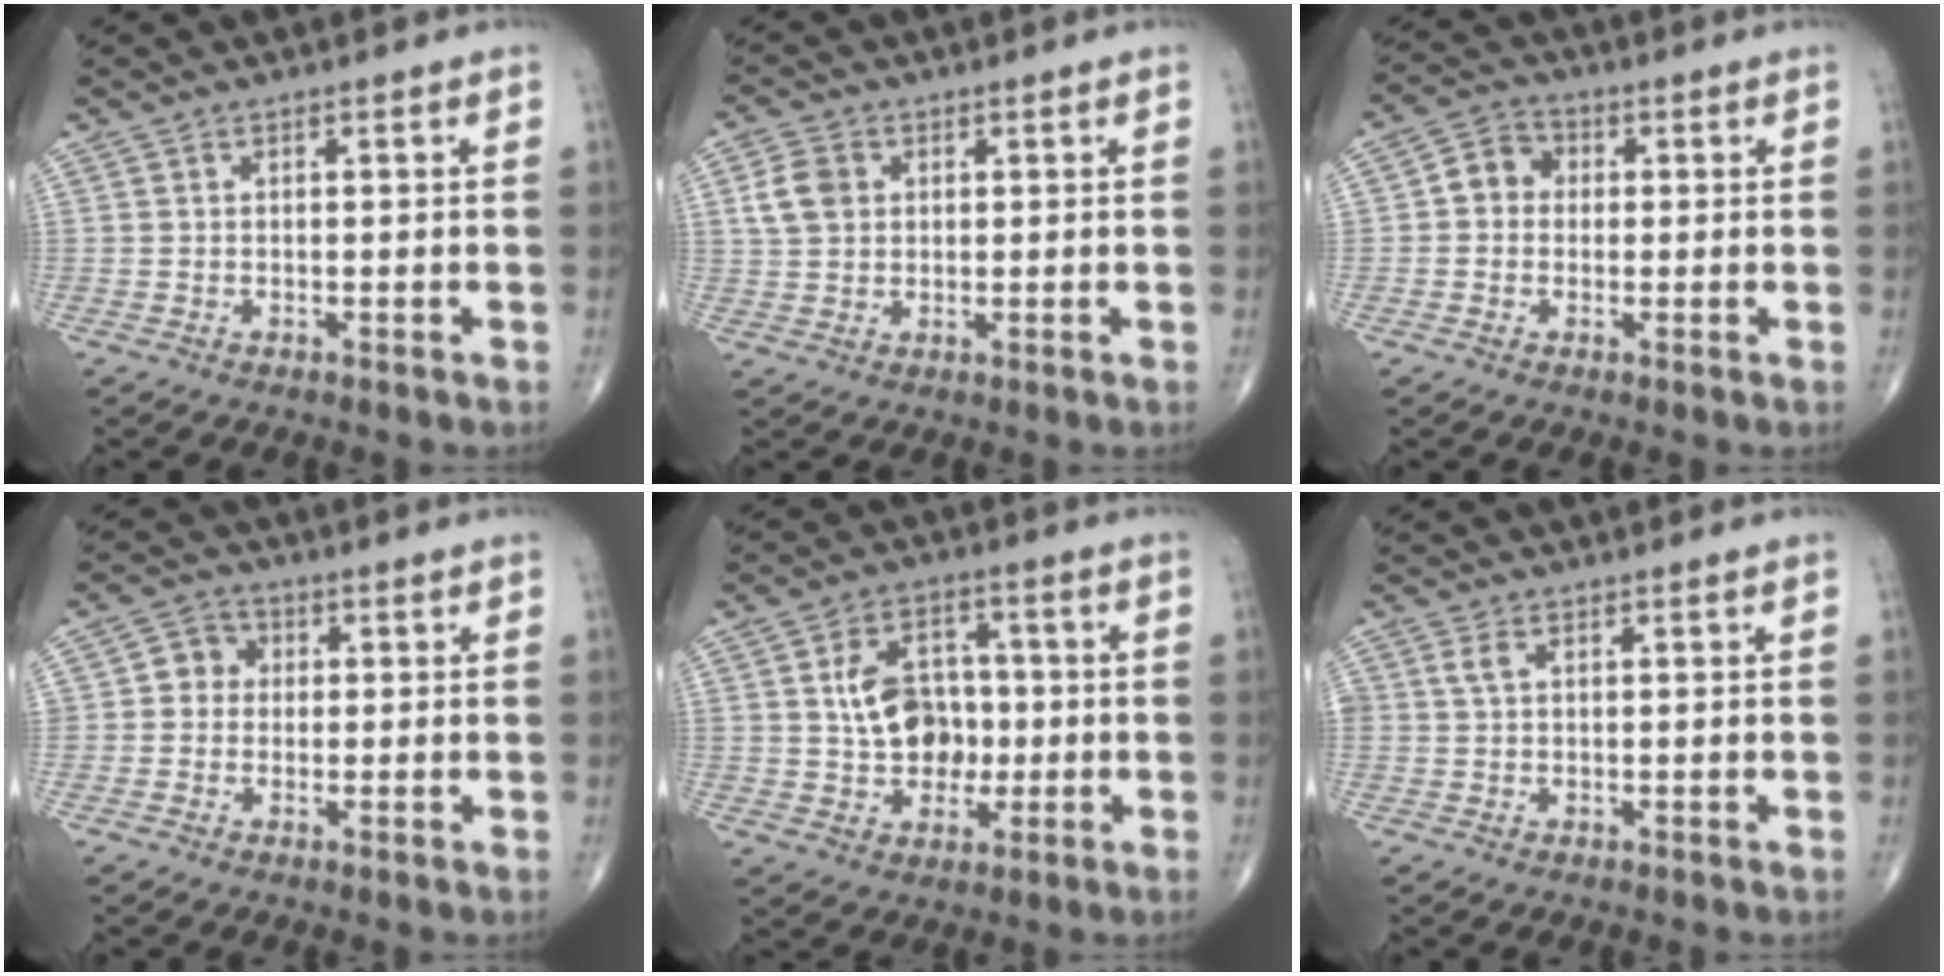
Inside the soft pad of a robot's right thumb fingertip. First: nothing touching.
{"total": 5.4, "force": [1.4, 4.3, 3.1], "torque": [-0.051, 0.003, 0.025]}
{"total": 5.4, "force": [0.2, 4.8, 2.5], "torque": [-0.023, 0.016, -0.009]}
{"total": 4.6, "force": [0.2, 4.3, 1.7], "torque": [-0.003, 0.010, -0.006]}
{"total": 10.8, "force": [0.2, 8.2, 7.0], "torque": [-0.088, 0.015, 0.003]}
{"total": 1.6, "force": [0.5, 1.0, 1.2], "torque": [-0.028, 0.007, 0.014]}